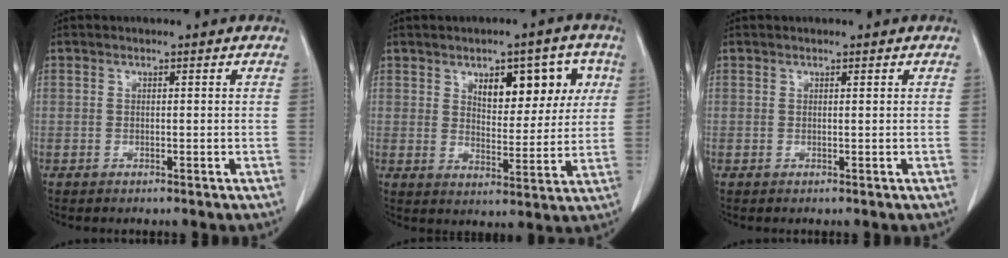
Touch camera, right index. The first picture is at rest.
{"total": 10.2, "force": [4.2, 4.7, 8.0], "torque": [-0.099, 0.016, 0.064]}
{"total": 0.0}